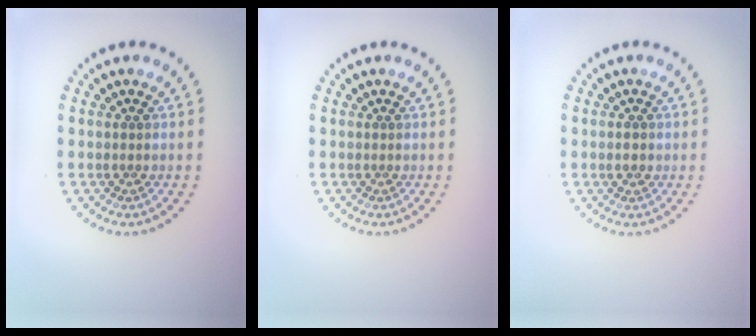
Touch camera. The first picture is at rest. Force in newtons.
{"total": 0.0}
{"total": 1.4, "press": 1.4, "slide": 0.1}